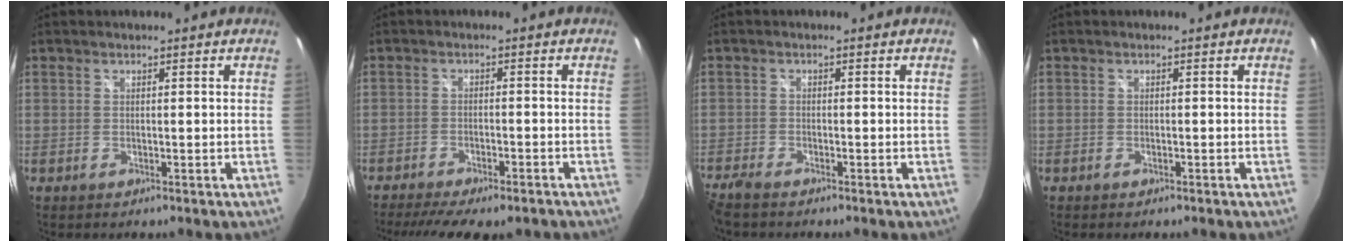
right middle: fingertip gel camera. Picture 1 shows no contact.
{"total": 12.3, "force": [-9.9, 3.2, 6.5], "torque": [-0.136, -0.036, -0.144]}
{"total": 4.6, "force": [-4.0, 0.7, 2.1], "torque": [-0.061, -0.021, -0.078]}
{"total": 0.7, "force": [-0.6, 0.3, 0.2], "torque": [-0.005, -0.003, -0.011]}